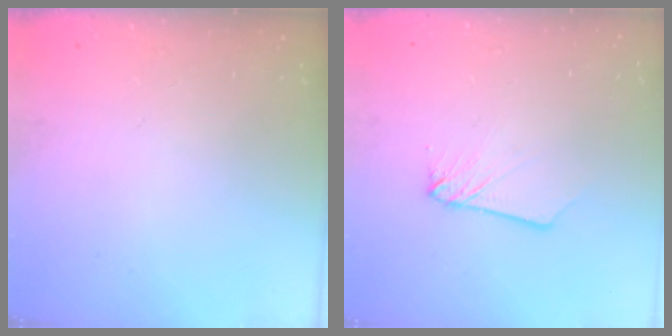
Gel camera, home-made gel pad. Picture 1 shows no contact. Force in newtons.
{"total": 2.0, "press": 2.0, "slide": 0.2}